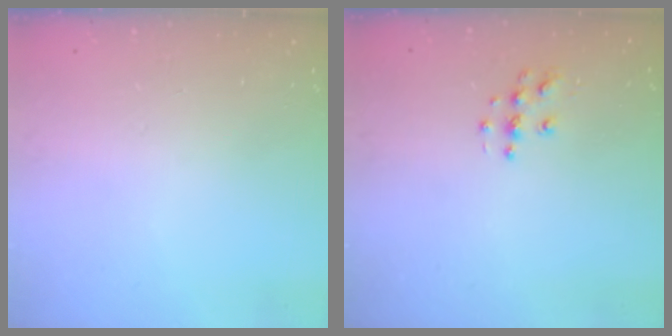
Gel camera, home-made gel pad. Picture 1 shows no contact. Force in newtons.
{"total": 4.8, "press": 4.8, "slide": 0.3}